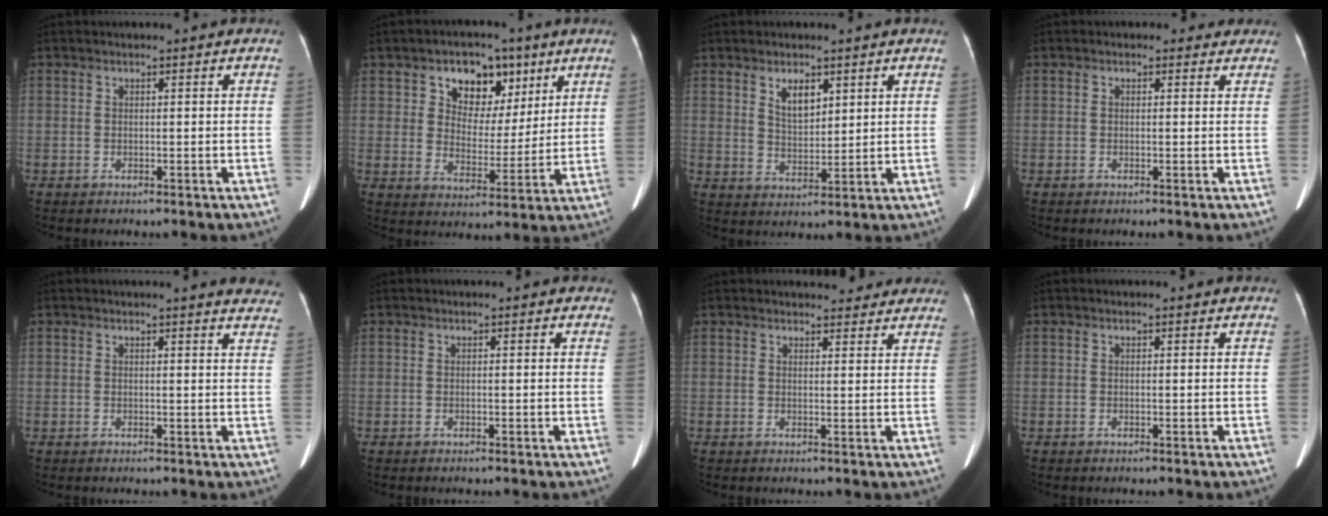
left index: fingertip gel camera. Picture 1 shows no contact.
{"total": 9.5, "force": [5.0, 6.2, 5.1], "torque": [-0.075, 0.022, 0.082]}
{"total": 4.5, "force": [2.5, 2.1, 3.1], "torque": [-0.057, 0.004, 0.049]}
{"total": 1.4, "force": [1.0, 1.0, 0.3], "torque": [0.003, 0.005, 0.002]}
{"total": 8.8, "force": [8.5, 0.8, 2.2], "torque": [-0.001, -0.035, 0.060]}
{"total": 0.5, "force": [0.5, 0.2, 0.1], "torque": [-0.005, -0.001, -0.004]}
{"total": 7.7, "force": [7.1, 2.1, 2.1], "torque": [-0.008, 0.003, 0.072]}
{"total": 0.0}